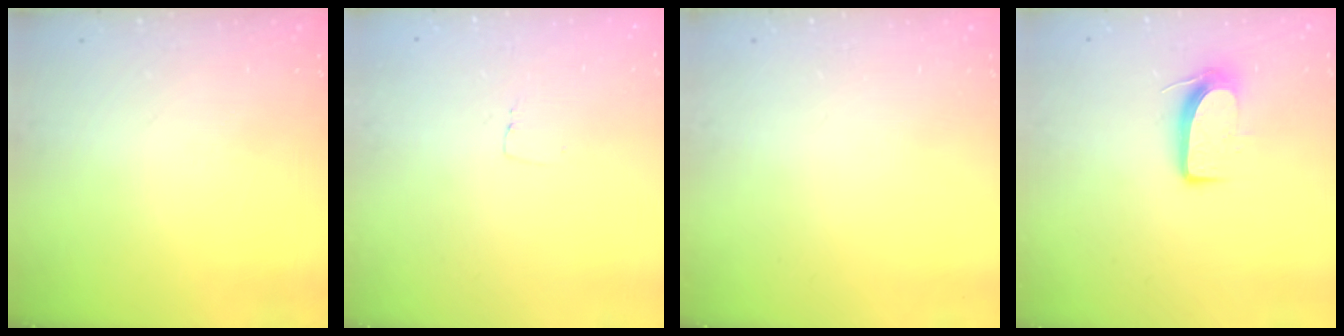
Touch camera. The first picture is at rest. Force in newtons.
{"total": 2.3, "press": 2.3, "slide": 0.1}
{"total": 0.0}
{"total": 8.0, "press": 8.0, "slide": 0.9}